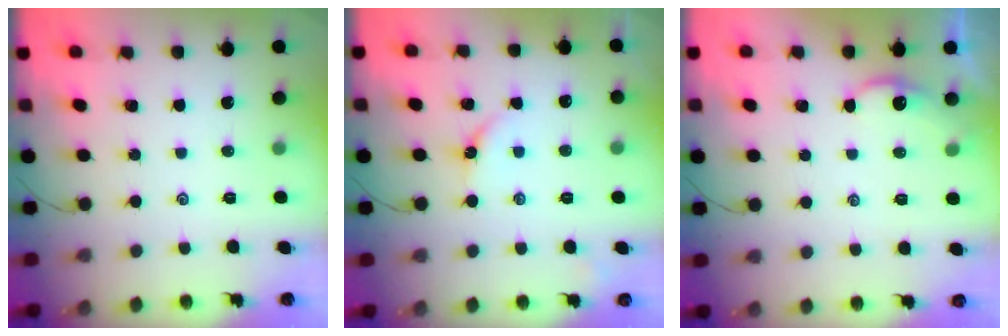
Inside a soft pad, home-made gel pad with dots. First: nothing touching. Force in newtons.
{"total": 5.1, "press": 5.0, "slide": 0.8}
{"total": 2.2, "press": 2.2, "slide": 0.2}